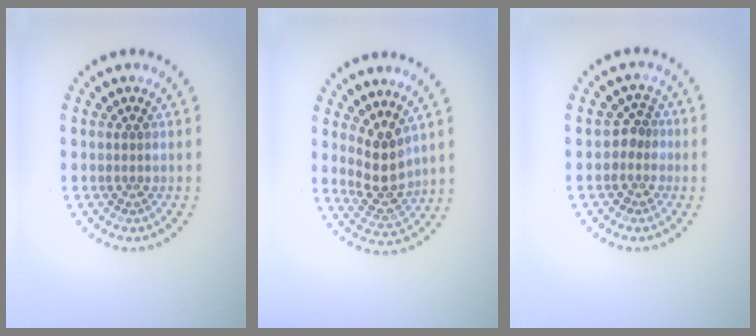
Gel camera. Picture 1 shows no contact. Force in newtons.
{"total": 3.5, "press": 3.1, "slide": 1.7}
{"total": 1.9, "press": 1.4, "slide": 1.2}